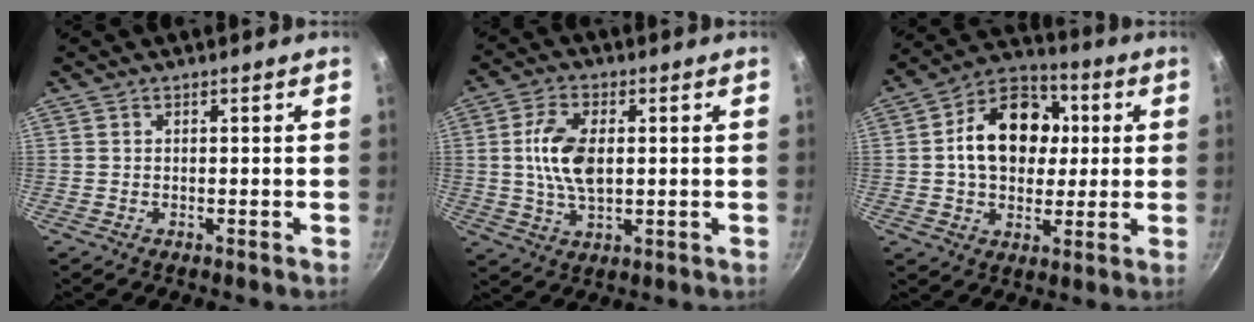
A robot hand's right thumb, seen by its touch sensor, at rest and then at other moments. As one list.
[{"total": 9.9, "force": [0.9, 5.4, 8.2], "torque": [-0.152, 0.003, 0.015]}, {"total": 16.6, "force": [2.2, 12.4, 10.8], "torque": [-0.133, 0.021, 0.021]}]